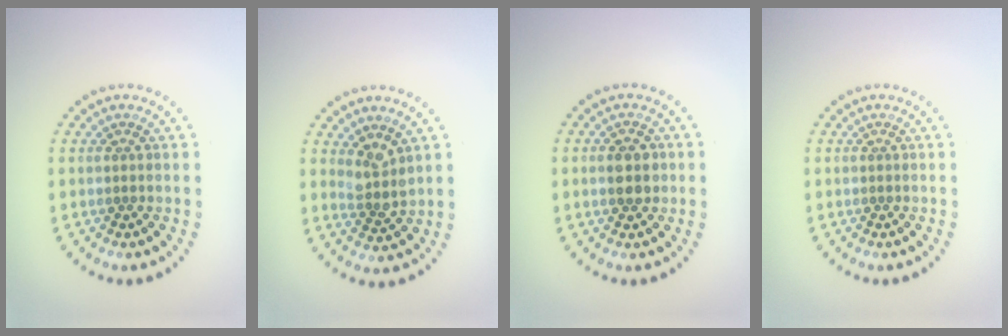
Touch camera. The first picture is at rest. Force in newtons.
{"total": 2.4, "press": 1.8, "slide": 1.6}
{"total": 2.9, "press": 2.9, "slide": 0.1}
{"total": 0.0}